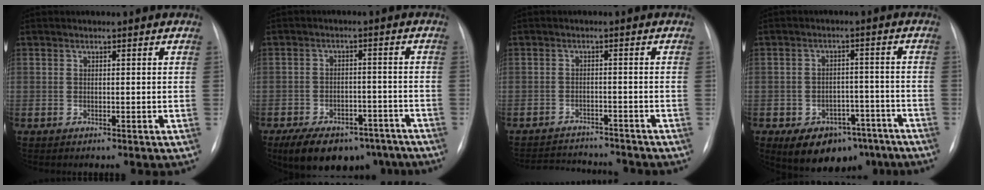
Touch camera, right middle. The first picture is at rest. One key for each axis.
{"total": 14.7, "fx": -10.7, "fy": 7.6, "fz": 6.6, "tx": -0.109, "ty": 0.014, "tz": -0.151}
{"total": 9.1, "fx": -8.9, "fy": 1.2, "fz": 1.7, "tx": -0.028, "ty": 0.004, "tz": -0.125}
{"total": 11.9, "fx": -7.8, "fy": 7.3, "fz": 5.3, "tx": -0.063, "ty": 0.025, "tz": -0.106}